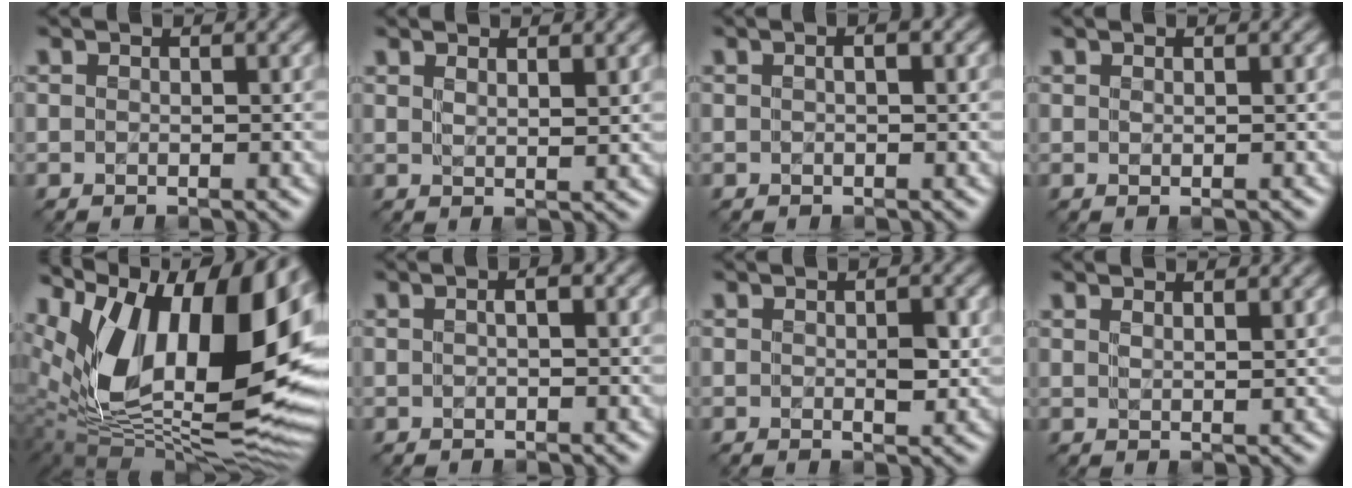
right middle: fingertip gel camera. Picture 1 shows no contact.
{"total": 1.8, "force": [1.3, 0.5, 1.2], "torque": [-0.015, -0.001, 0.019]}
{"total": 1.1, "force": [0.3, 0.3, 1.0], "torque": [-0.015, -0.005, 0.004]}
{"total": 0.7, "force": [0.3, 0.3, 0.6], "torque": [-0.008, 0.003, 0.002]}
{"total": 16.7, "force": [5.3, 9.1, 12.9], "torque": [-0.228, 0.011, 0.087]}
{"total": 1.5, "force": [0.4, 0.4, 1.4], "torque": [-0.016, -0.009, 0.005]}
{"total": 2.1, "force": [0.0, 0.9, 1.9], "torque": [-0.030, -0.004, 0.002]}
{"total": 1.4, "force": [1.0, 0.4, 0.9], "torque": [-0.011, 0.001, 0.015]}